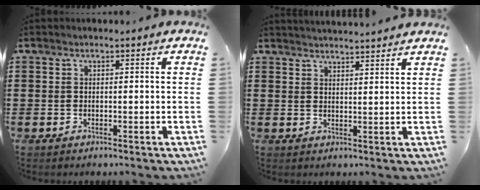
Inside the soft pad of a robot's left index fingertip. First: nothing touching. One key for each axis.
{"total": 2.5, "fx": 2.4, "fy": -0.4, "fz": -0.1, "tx": -0.004, "ty": -0.009, "tz": 0.047}